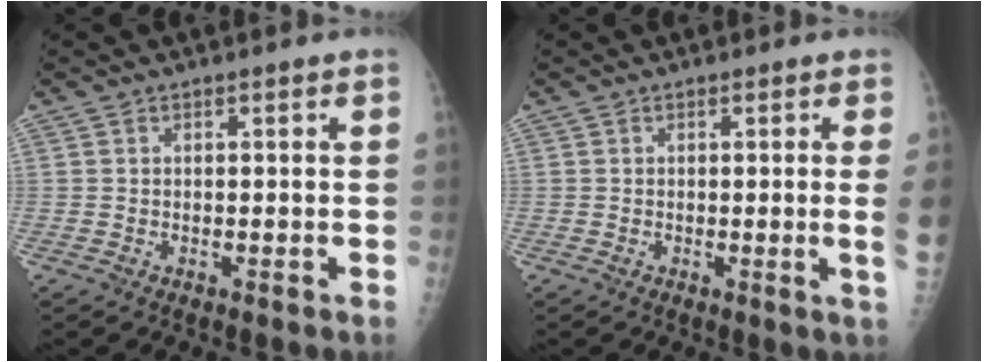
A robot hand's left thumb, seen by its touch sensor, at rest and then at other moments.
{"total": 3.1, "force": [0.2, -1.0, 2.9], "torque": [-0.049, -0.009, -0.001]}